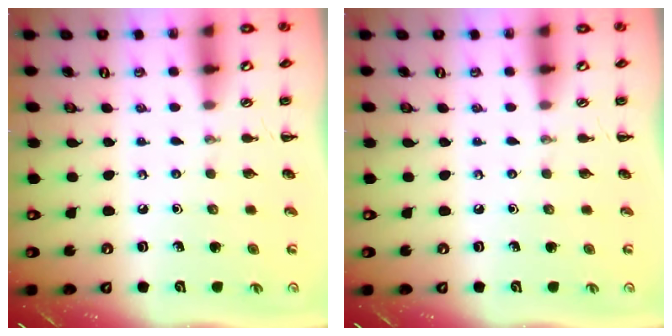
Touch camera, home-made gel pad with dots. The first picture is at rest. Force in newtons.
{"total": 0.0}